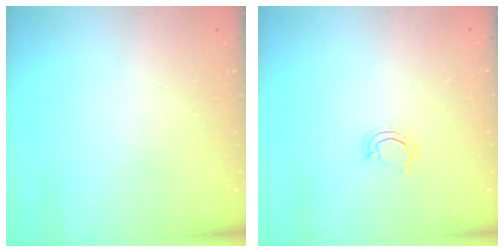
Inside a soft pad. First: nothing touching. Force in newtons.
{"total": 4.0, "press": 4.0, "slide": 0.3}